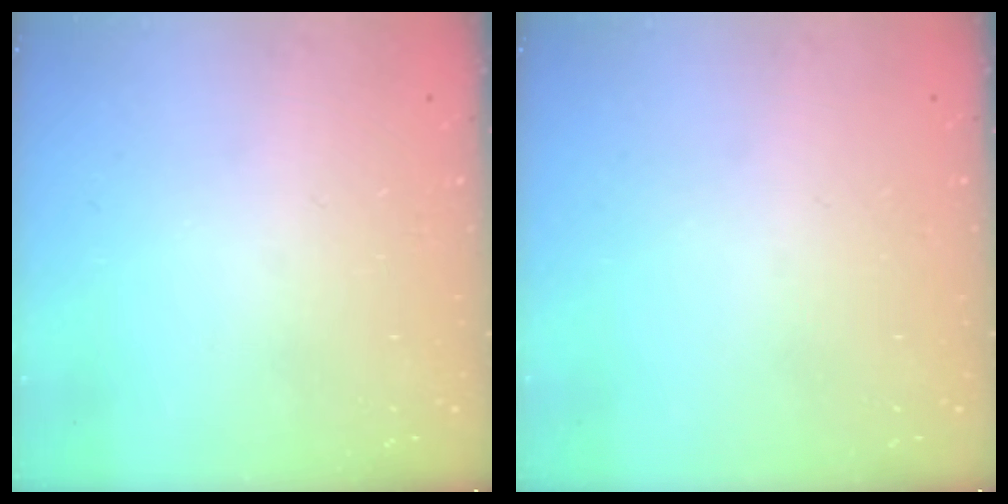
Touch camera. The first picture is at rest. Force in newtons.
{"total": 0.0}